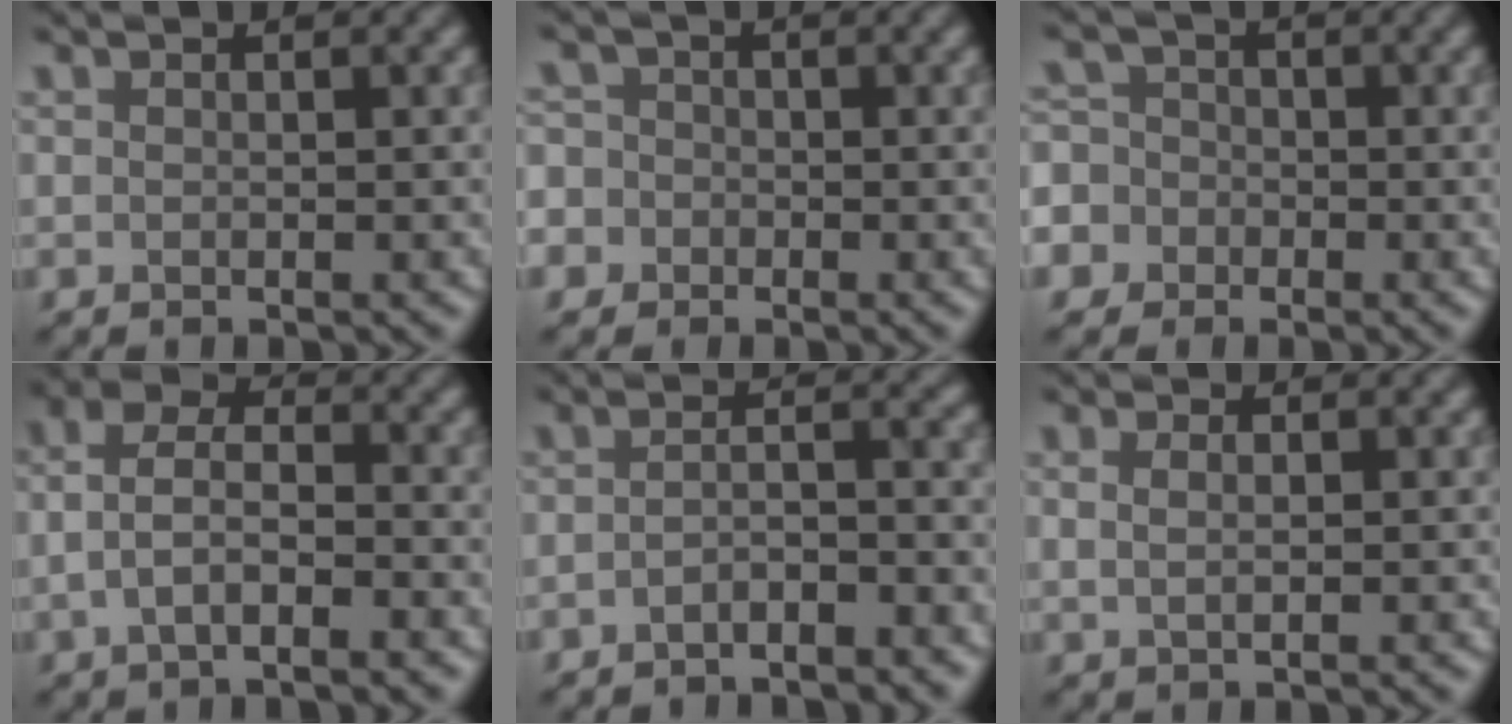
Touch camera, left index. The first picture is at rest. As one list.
[{"total": 5.2, "force": [-1.6, 4.8, 1.3], "torque": [-0.027, 0.016, -0.064]}, {"total": 7.3, "force": [-2.9, 6.3, 2.0], "torque": [-0.053, 0.005, -0.083]}, {"total": 4.1, "force": [-1.4, 2.0, 3.4], "torque": [-0.067, 0.009, -0.033]}, {"total": 3.1, "force": [-1.9, 0.8, 2.2], "torque": [-0.038, 0.006, -0.040]}, {"total": 2.4, "force": [0.9, 1.3, 1.8], "torque": [-0.024, 0.007, -0.002]}]